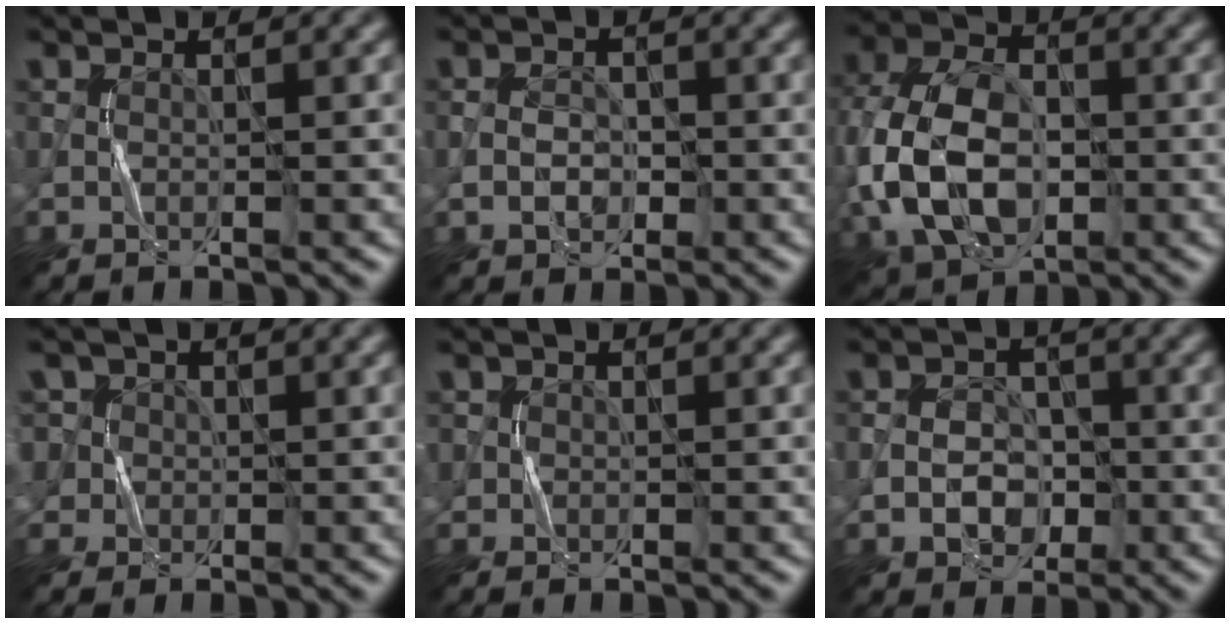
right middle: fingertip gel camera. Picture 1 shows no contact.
{"total": 2.1, "force": [-0.5, 1.5, 1.3], "torque": [-0.022, 0.002, -0.012]}
{"total": 11.5, "force": [-1.9, 7.7, 8.4], "torque": [-0.196, -0.002, -0.050]}
{"total": 5.5, "force": [1.8, 4.8, 2.0], "torque": [-0.049, 0.029, 0.011]}
{"total": 1.1, "force": [0.2, 1.1, 0.0], "torque": [0.011, -0.002, 0.001]}
{"total": 3.5, "force": [-1.2, 2.7, 1.9], "torque": [-0.025, 0.002, -0.024]}